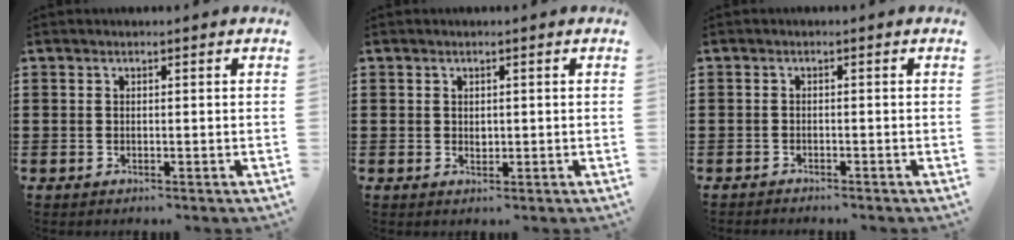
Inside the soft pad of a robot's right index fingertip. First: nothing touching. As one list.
[{"total": 1.0, "force": [0.2, 0.7, 0.6], "torque": [-0.013, 0.004, 0.004]}, {"total": 1.0, "force": [-1.0, 0.0, 0.0], "torque": [-0.002, 0.002, -0.021]}]